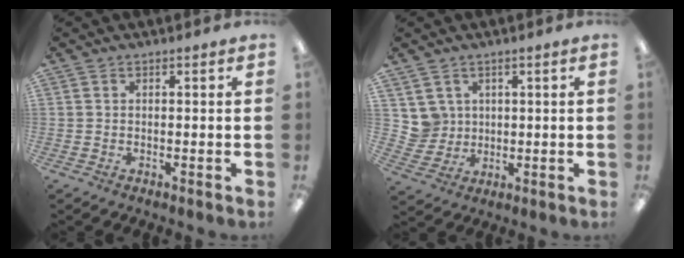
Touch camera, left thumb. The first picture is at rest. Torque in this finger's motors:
{"motor_torque": [-0.01, 0.22, -0.11, -0.12, 0.00]}